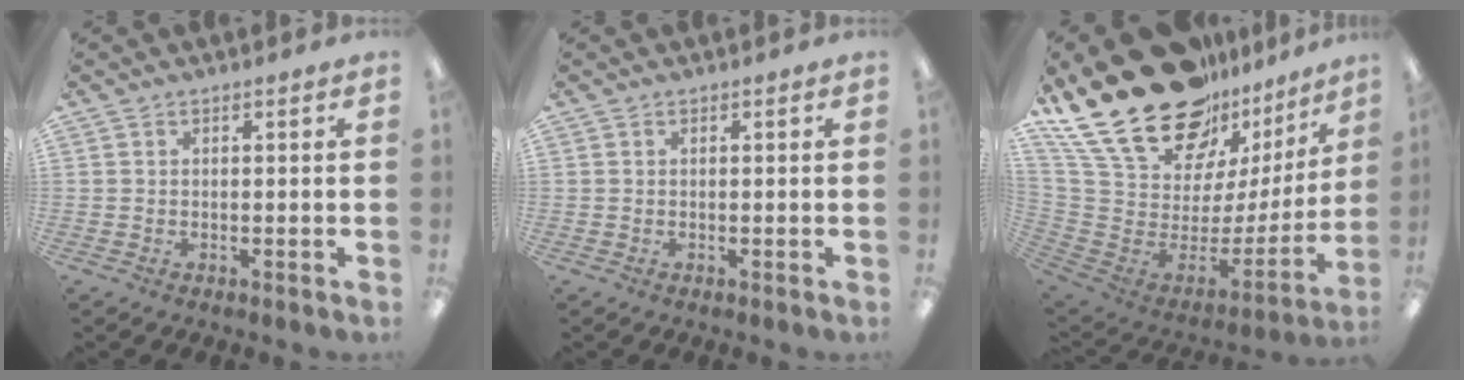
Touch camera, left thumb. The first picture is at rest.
{"total": 0.0}
{"total": 28.5, "force": [19.8, 13.9, 15.1], "torque": [-0.274, -0.130, 0.375]}